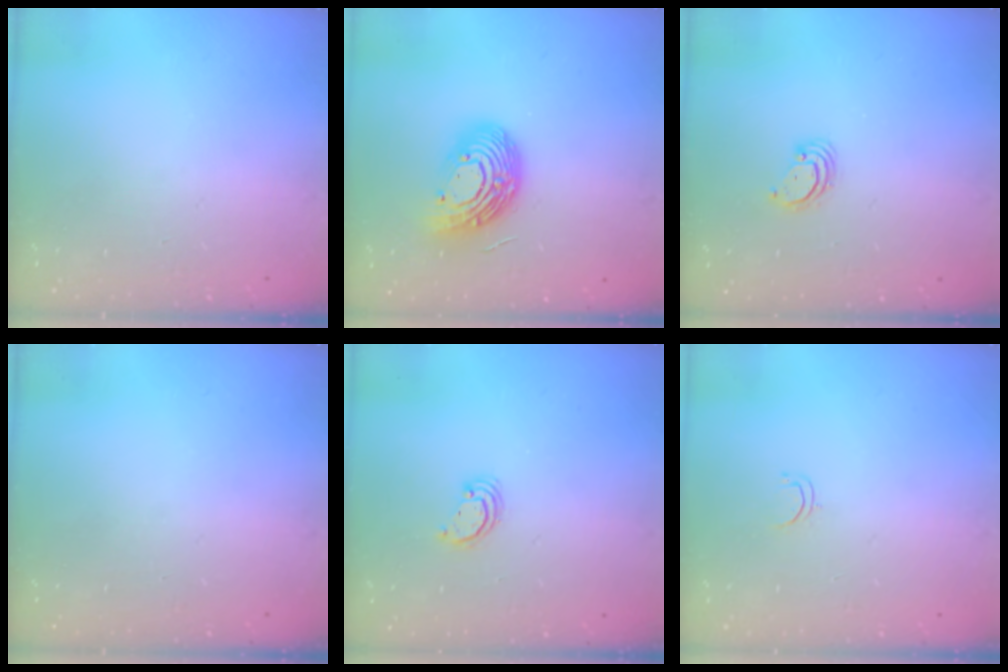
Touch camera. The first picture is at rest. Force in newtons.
{"total": 14.7, "press": 14.7, "slide": 1.0}
{"total": 2.9, "press": 2.9, "slide": 0.3}
{"total": 0.0}
{"total": 2.8, "press": 2.8, "slide": 0.2}
{"total": 3.3, "press": 3.2, "slide": 0.2}